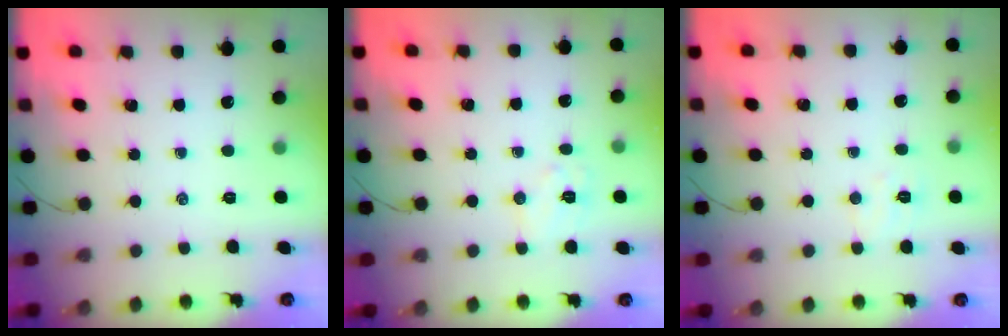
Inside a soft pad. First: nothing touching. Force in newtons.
{"total": 5.7, "press": 5.6, "slide": 1.1}
{"total": 4.0, "press": 3.9, "slide": 0.7}